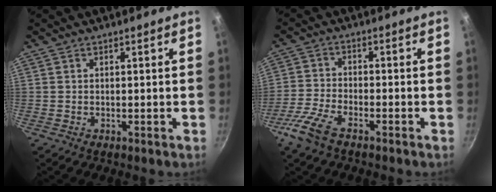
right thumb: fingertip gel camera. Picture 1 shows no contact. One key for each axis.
{"total": 7.1, "fx": -4.7, "fy": 2.5, "fz": 4.7, "tx": -0.114, "ty": 0.018, "tz": -0.104}